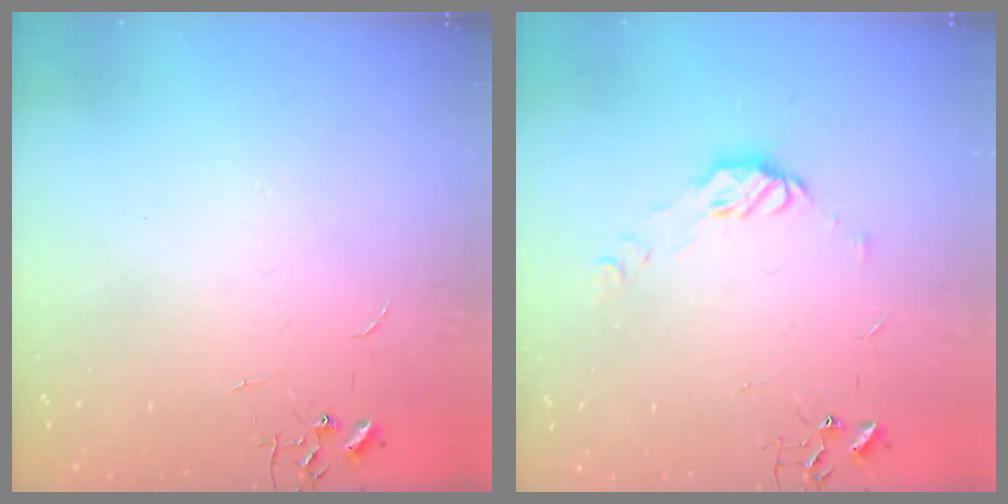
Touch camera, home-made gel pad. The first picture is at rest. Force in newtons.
{"total": 7.7, "press": 7.7, "slide": 0.7}